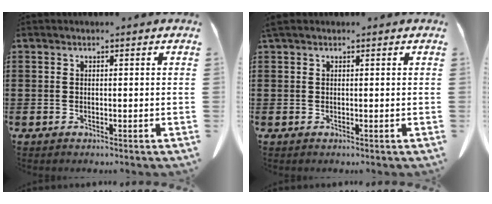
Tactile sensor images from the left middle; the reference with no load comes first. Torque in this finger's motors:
{"motor_torque": [0.76, 0.10, 0.14, 0.12]}